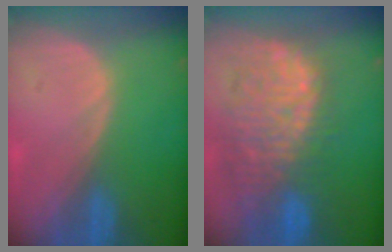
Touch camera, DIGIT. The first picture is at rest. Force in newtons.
{"total": 12.2, "press": 10.9, "slide": 5.5}